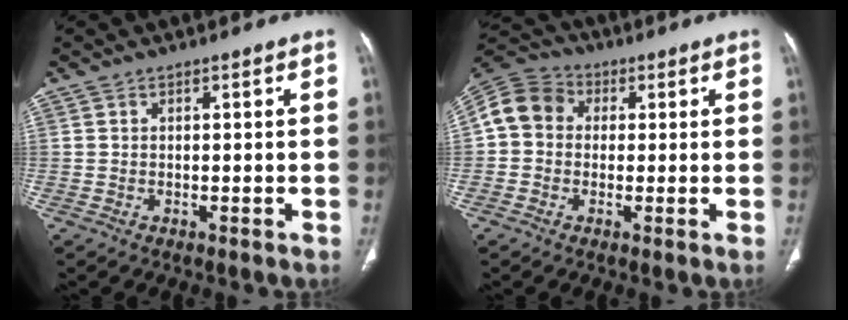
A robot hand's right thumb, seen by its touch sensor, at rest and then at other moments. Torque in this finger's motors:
{"motor_torque": [0.03, 0.03, 0.05, -0.07, 0.04]}